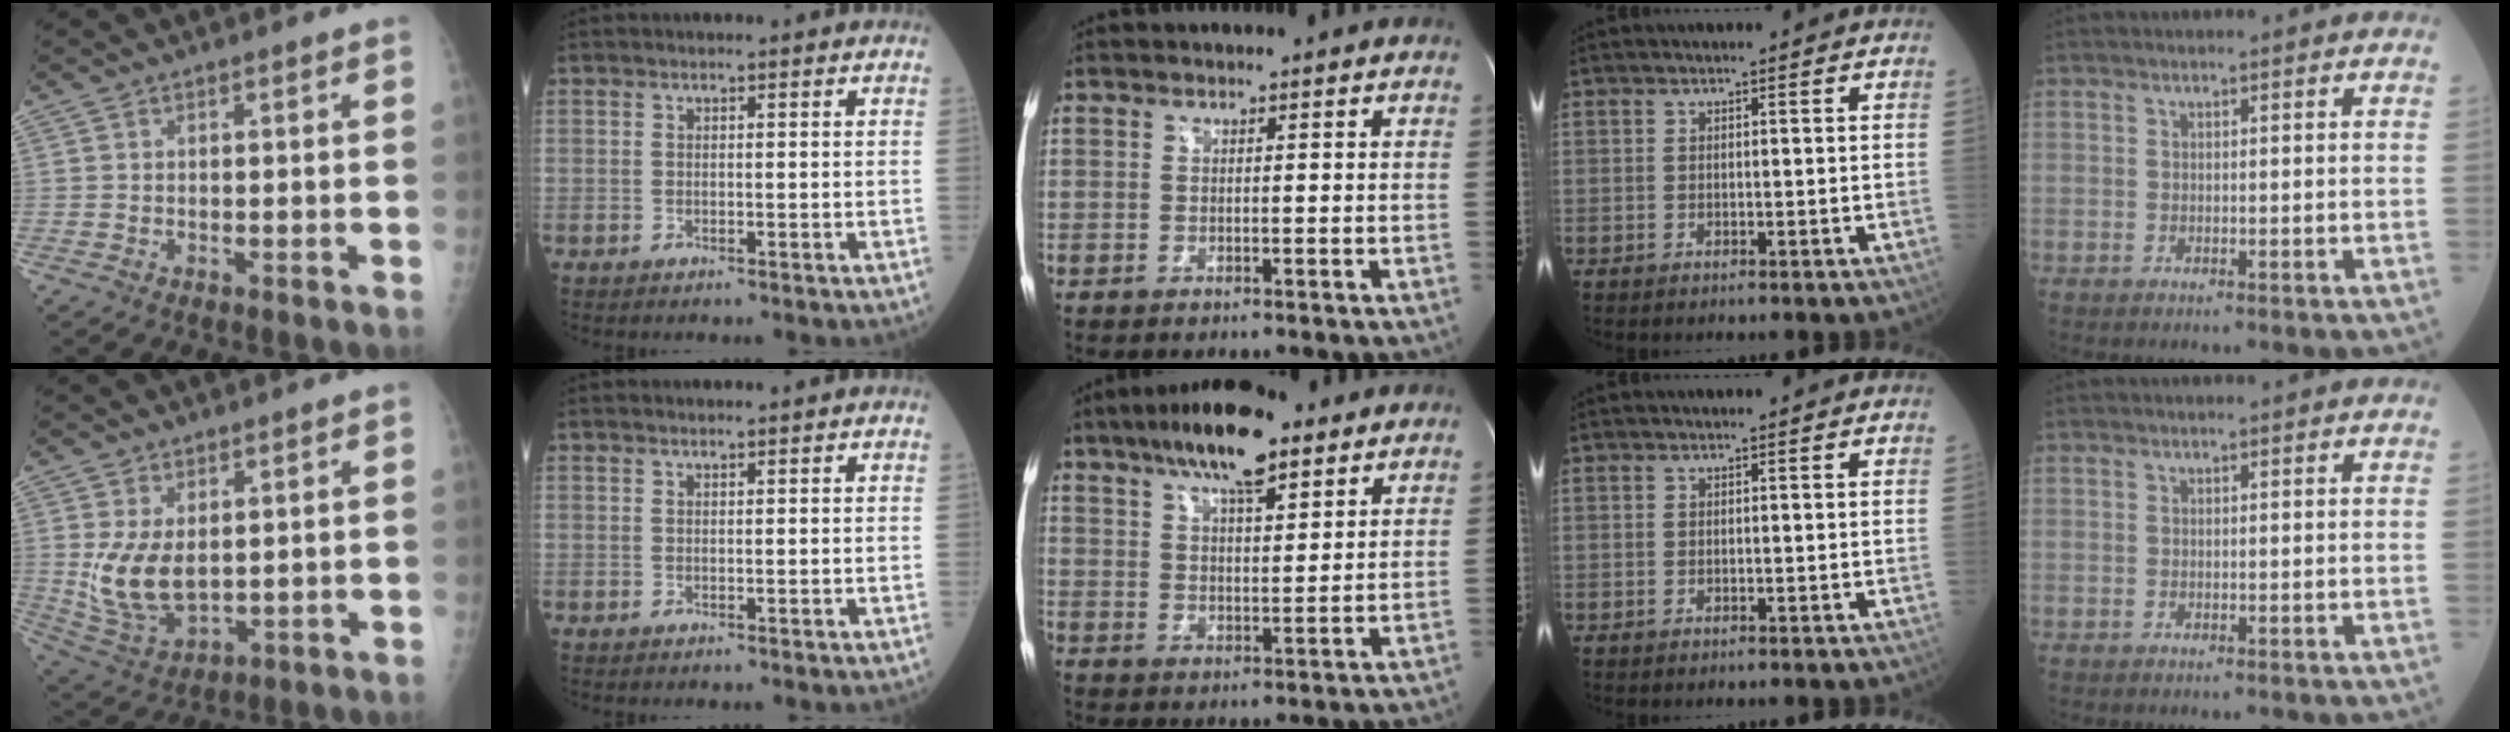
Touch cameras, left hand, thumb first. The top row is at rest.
{"thumb": {"total": 10.4, "force": [1.7, 6.2, 8.2], "torque": [-0.143, -0.022, 0.053]}, "index": {"total": 1.2, "force": [1.1, 0.0, 0.4], "torque": [-0.006, 0.009, 0.019]}, "middle": {"total": 12.1, "force": [8.1, 3.1, 8.4], "torque": [-0.149, 0.013, 0.138]}}